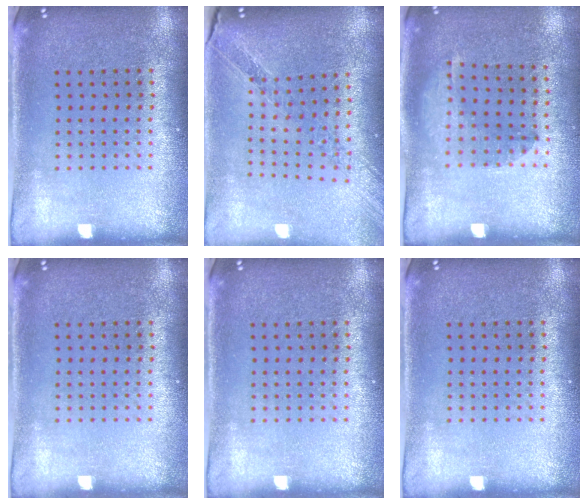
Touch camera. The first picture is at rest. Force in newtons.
{"total": 1.0, "press": 1.0, "slide": 0.0}
{"total": 1.2, "press": 1.0, "slide": 0.7}
{"total": 0.0}
{"total": 0.0}
{"total": 0.0}